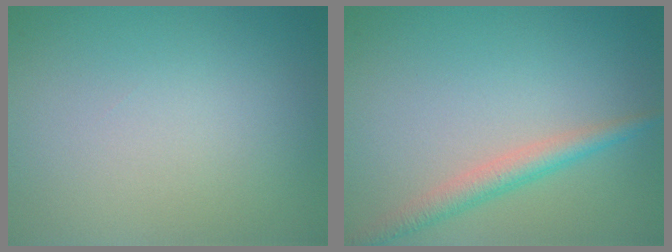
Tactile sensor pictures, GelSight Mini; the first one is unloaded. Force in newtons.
{"total": 2.5, "press": 2.5, "slide": 0.1}